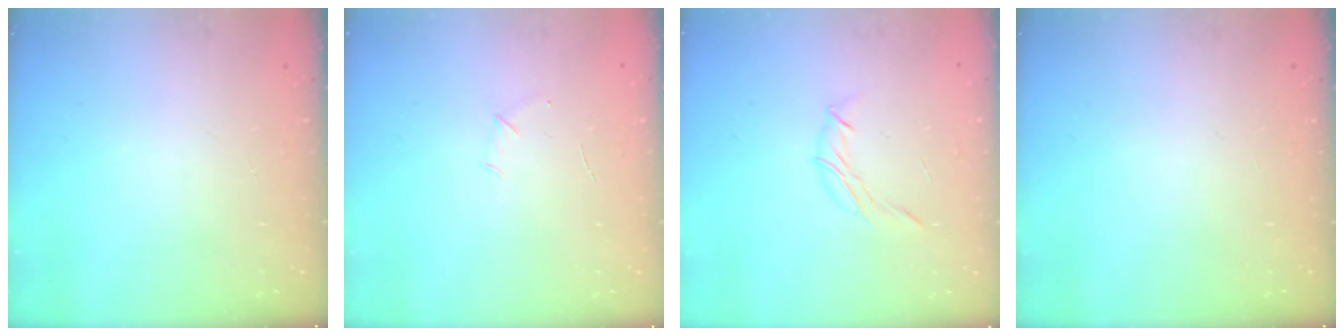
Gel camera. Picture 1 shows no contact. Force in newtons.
{"total": 3.7, "press": 3.6, "slide": 1.0}
{"total": 6.9, "press": 6.7, "slide": 1.7}
{"total": 0.0}